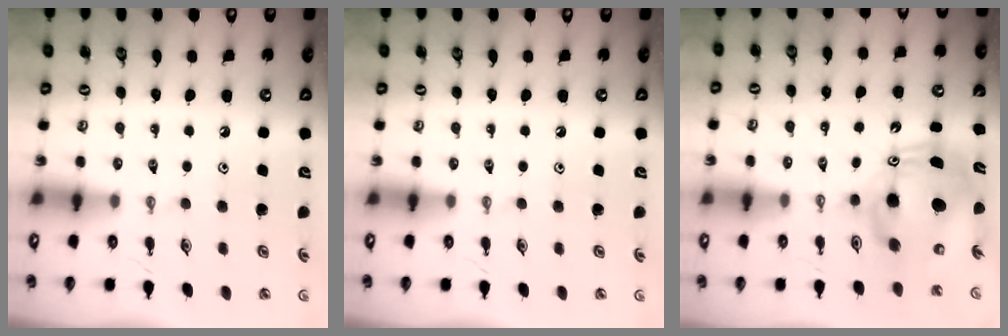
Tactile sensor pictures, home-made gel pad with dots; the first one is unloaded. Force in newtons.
{"total": 0.0}
{"total": 12.0, "press": 11.7, "slide": 2.5}